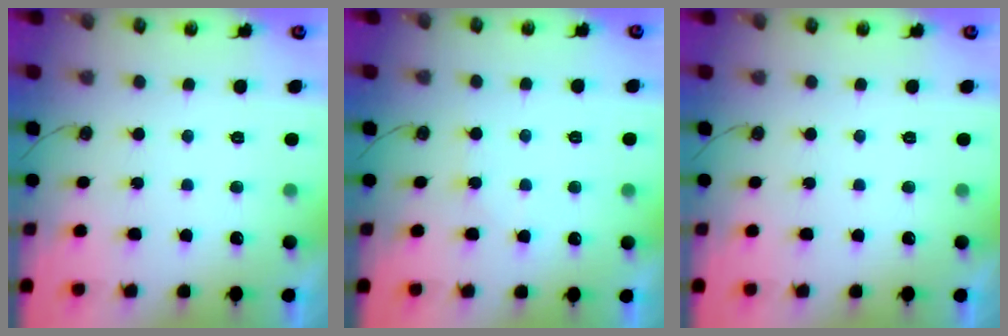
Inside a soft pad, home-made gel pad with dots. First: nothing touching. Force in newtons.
{"total": 3.0, "press": 3.0, "slide": 0.6}
{"total": 0.0}